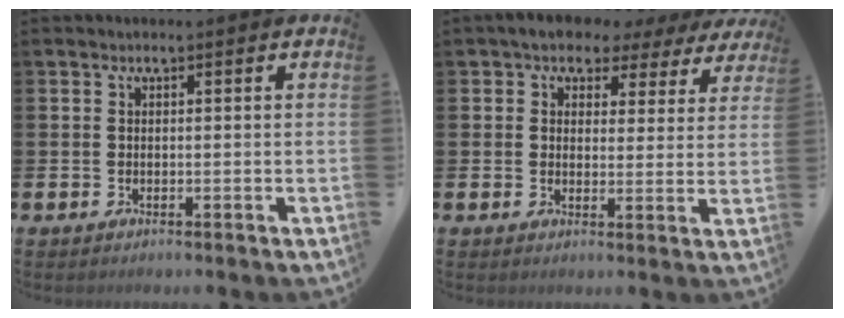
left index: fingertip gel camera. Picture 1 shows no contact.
{"total": 4.0, "force": [3.2, 2.3, 0.7], "torque": [-0.031, -0.019, 0.052]}